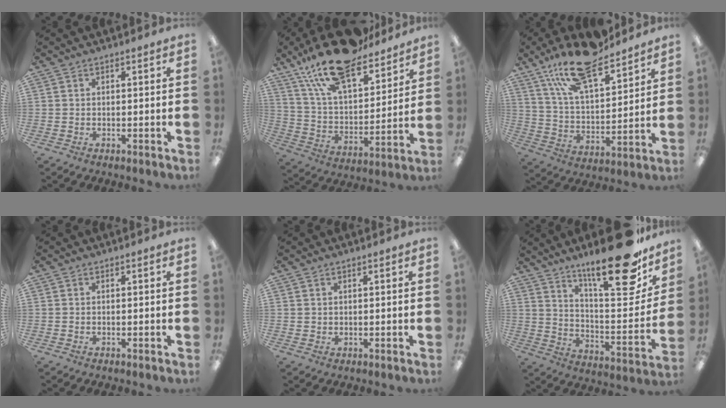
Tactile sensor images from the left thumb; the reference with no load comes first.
{"total": 21.3, "force": [16.8, 7.4, 10.7], "torque": [-0.196, -0.099, 0.293]}
{"total": 19.7, "force": [14.9, 6.9, 10.9], "torque": [-0.199, -0.072, 0.259]}
{"total": 0.0}
{"total": 0.7, "force": [0.5, 0.4, 0.1], "torque": [-0.002, 0.001, 0.010]}
{"total": 23.4, "force": [17.5, 5.9, 14.3], "torque": [-0.204, -0.126, 0.281]}